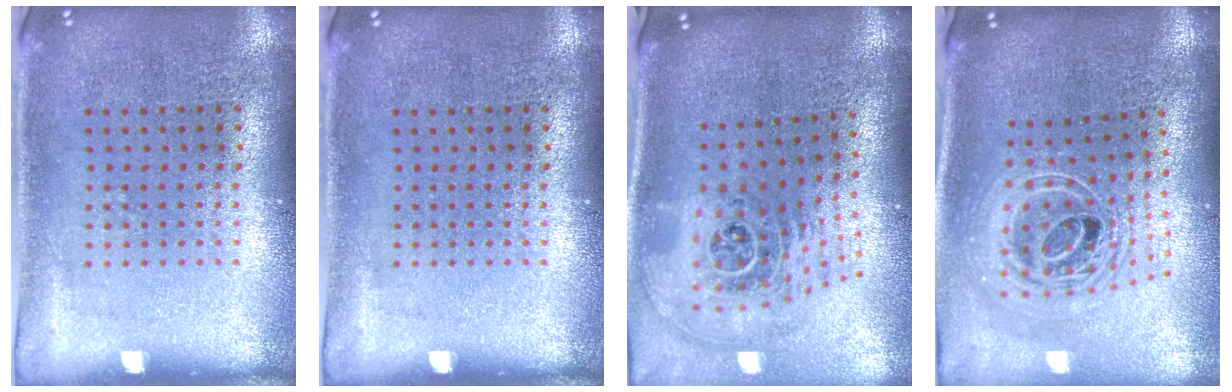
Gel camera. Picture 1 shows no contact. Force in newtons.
{"total": 0.0}
{"total": 2.7, "press": 1.8, "slide": 2.0}
{"total": 2.5, "press": 1.8, "slide": 1.6}